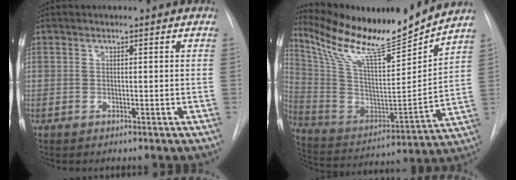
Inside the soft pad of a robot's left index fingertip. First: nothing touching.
{"total": 20.1, "force": [18.0, 0.4, 9.1], "torque": [-0.180, -0.034, 0.312]}